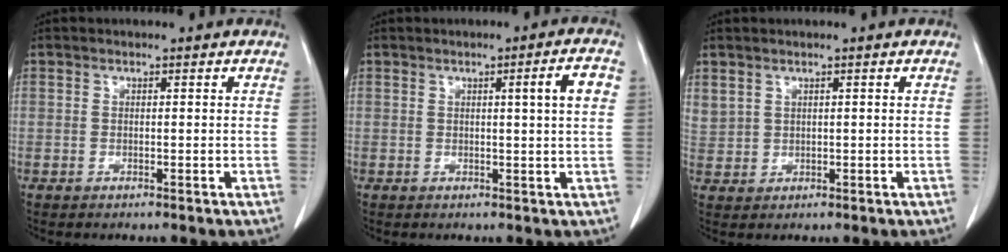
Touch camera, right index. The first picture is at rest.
{"total": 4.2, "force": [1.0, -0.5, 4.1], "torque": [-0.055, 0.001, 0.013]}
{"total": 3.0, "force": [1.9, 2.2, 0.9], "torque": [-0.023, 0.009, 0.050]}